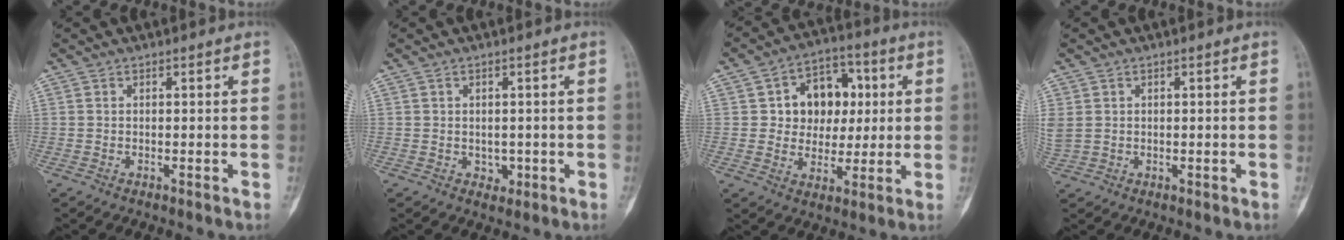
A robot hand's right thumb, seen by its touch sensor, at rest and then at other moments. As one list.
[{"total": 2.2, "force": [-0.3, 1.9, 1.0], "torque": [-0.005, 0.001, 0.002]}, {"total": 12.7, "force": [2.4, 10.1, 7.3], "torque": [-0.048, 0.009, 0.037]}, {"total": 3.7, "force": [0.7, 3.0, 2.1], "torque": [-0.064, 0.009, 0.023]}]